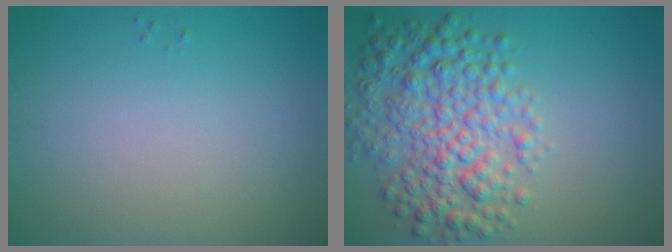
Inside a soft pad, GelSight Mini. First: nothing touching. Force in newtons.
{"total": 6.6, "press": 6.6, "slide": 0.1}